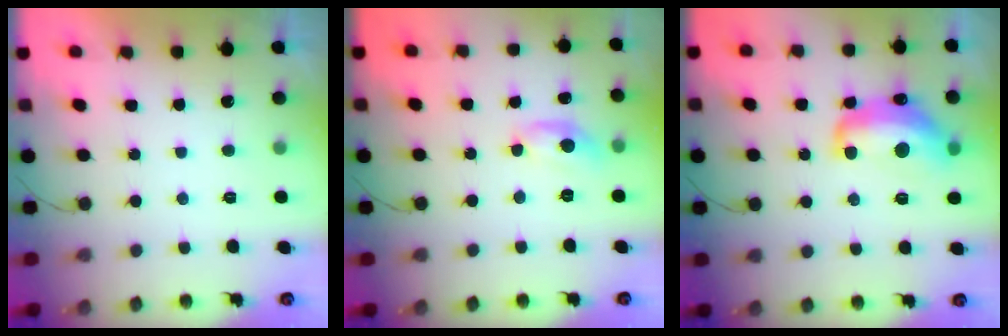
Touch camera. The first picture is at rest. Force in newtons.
{"total": 7.5, "press": 7.4, "slide": 0.4}
{"total": 14.3, "press": 14.3, "slide": 1.3}